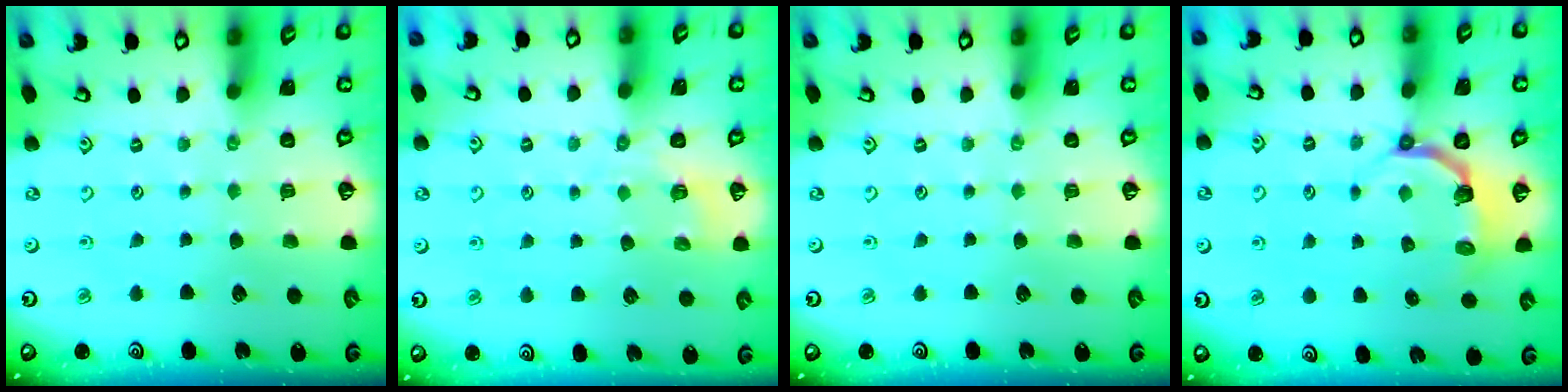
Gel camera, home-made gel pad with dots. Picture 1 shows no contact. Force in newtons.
{"total": 2.3, "press": 1.7, "slide": 1.6}
{"total": 0.0}
{"total": 4.8, "press": 3.2, "slide": 3.6}